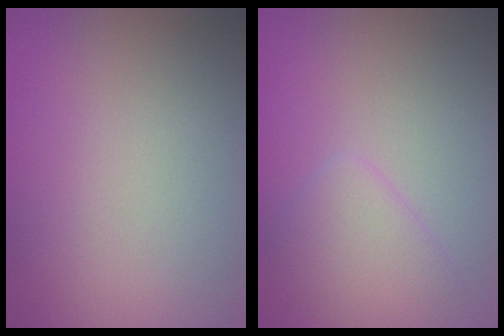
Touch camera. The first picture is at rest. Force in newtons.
{"total": 2.5, "press": 2.5, "slide": 0.1}